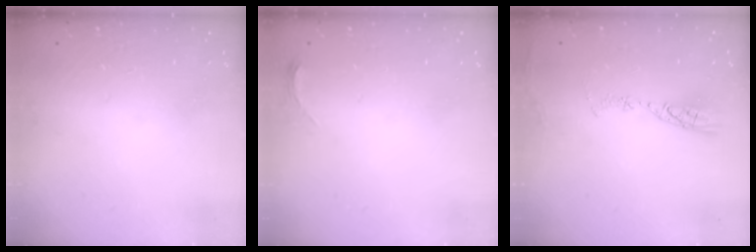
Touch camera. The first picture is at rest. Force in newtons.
{"total": 3.3, "press": 3.3, "slide": 0.6}
{"total": 7.3, "press": 7.3, "slide": 0.8}